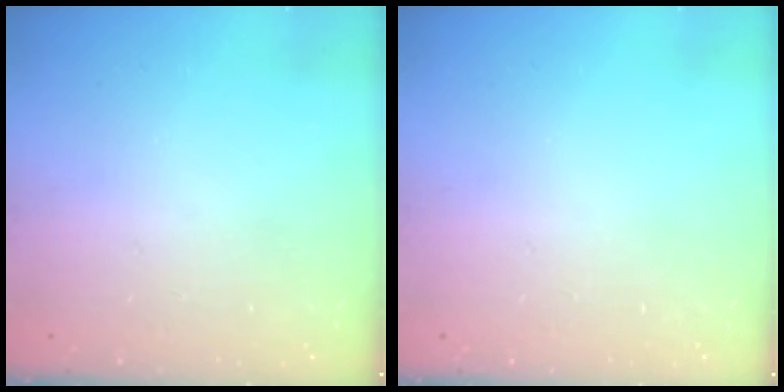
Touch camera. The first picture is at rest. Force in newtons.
{"total": 0.0}